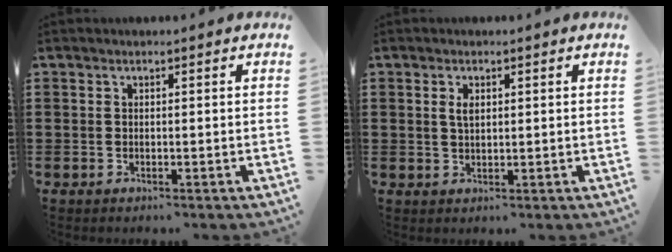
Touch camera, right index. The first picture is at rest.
{"total": 2.0, "force": [0.5, 0.9, 1.7], "torque": [-0.036, 0.005, 0.008]}